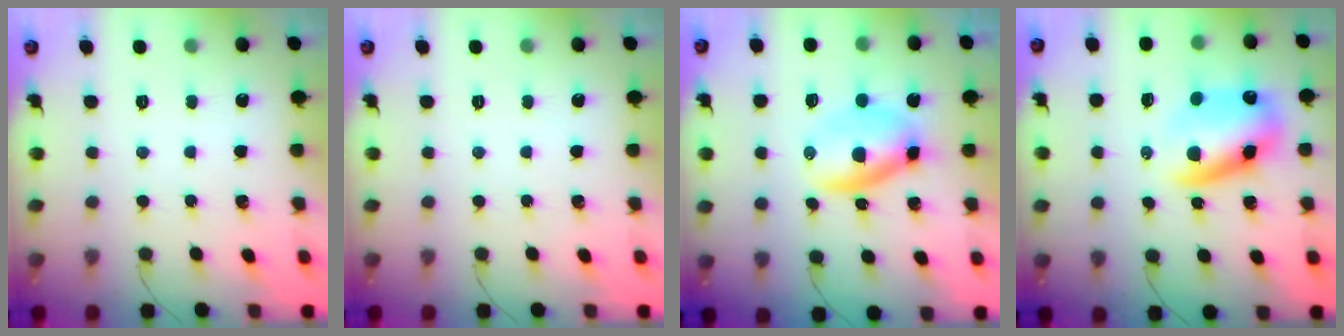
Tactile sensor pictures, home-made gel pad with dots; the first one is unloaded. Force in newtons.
{"total": 0.0}
{"total": 6.3, "press": 6.0, "slide": 1.7}
{"total": 11.9, "press": 11.5, "slide": 3.0}